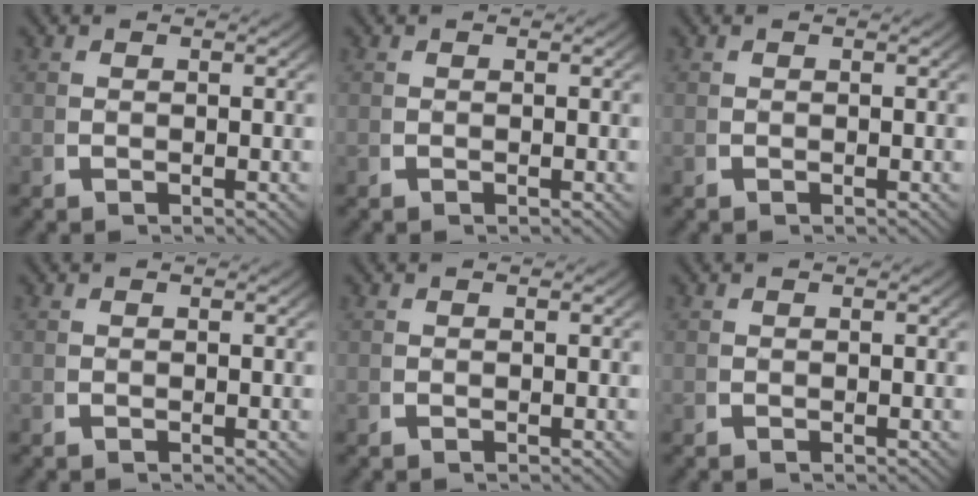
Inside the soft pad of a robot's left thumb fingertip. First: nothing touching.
{"total": 0.0}
{"total": 0.0}
{"total": 0.0}
{"total": 0.0}
{"total": 0.0}